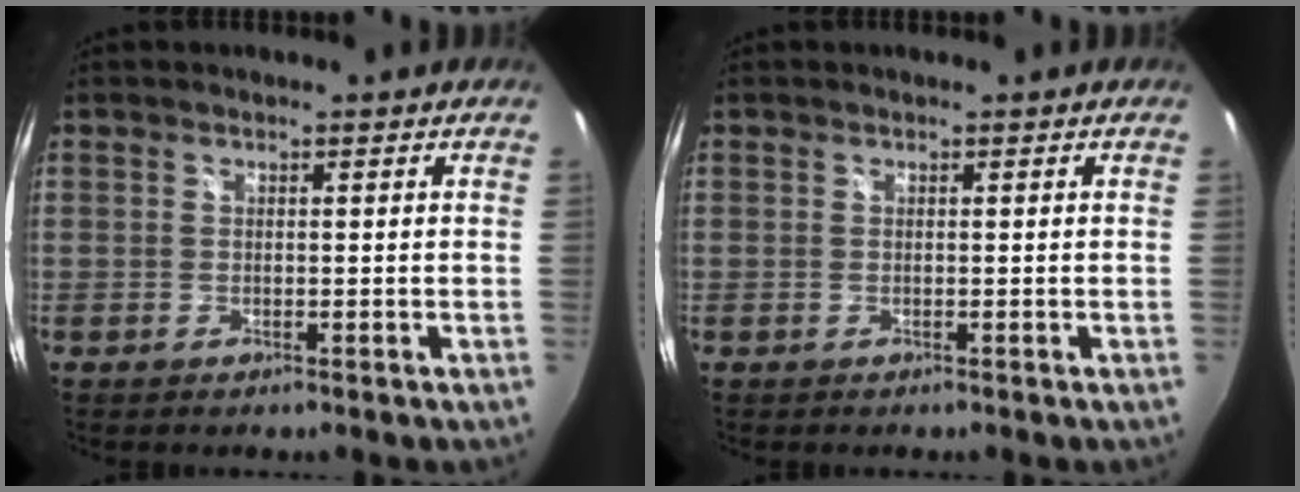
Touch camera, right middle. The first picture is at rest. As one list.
[{"total": 0.0}]